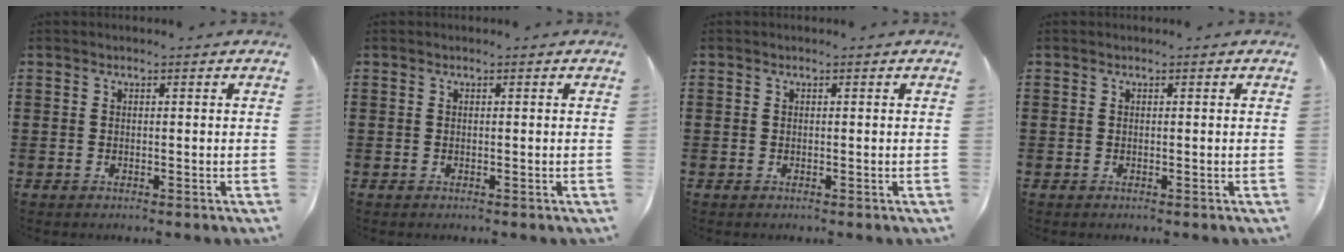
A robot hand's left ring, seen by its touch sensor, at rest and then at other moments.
{"total": 0.0}
{"total": 0.0}
{"total": 0.0}